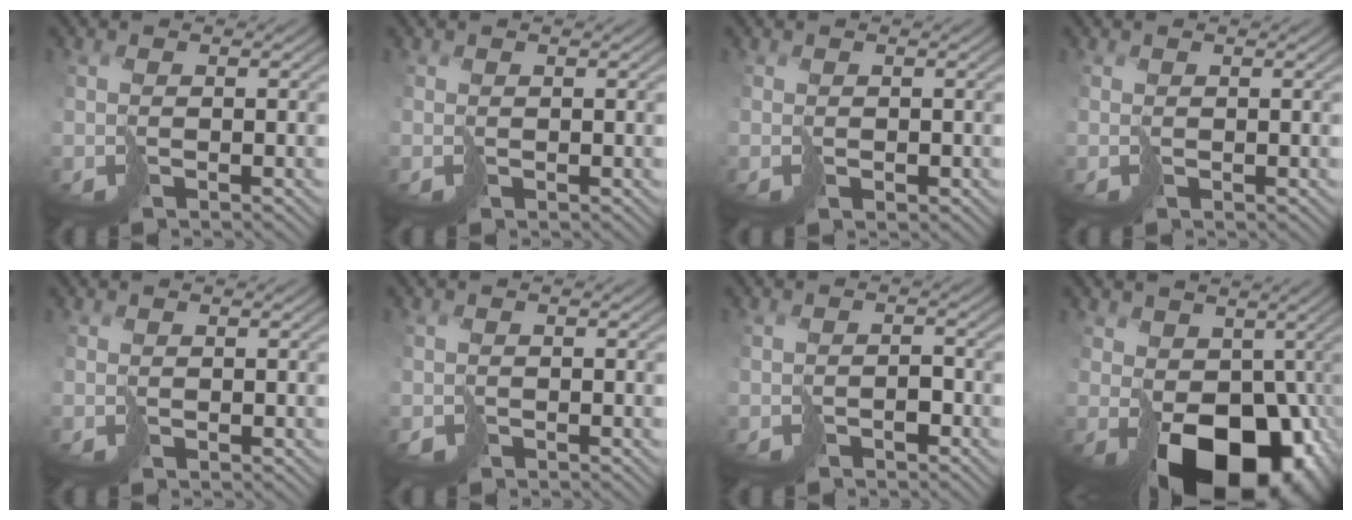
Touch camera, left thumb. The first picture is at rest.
{"total": 0.0}
{"total": 1.2, "force": [0.1, 1.1, 0.6], "torque": [-0.016, -0.004, 0.002]}
{"total": 0.0}
{"total": 0.0}
{"total": 0.9, "force": [-0.7, 0.6, 0.2], "torque": [-0.002, -0.003, -0.016]}
{"total": 1.9, "force": [-1.2, 1.0, 1.1], "torque": [-0.017, 0.003, -0.024]}
{"total": 17.9, "force": [-4.2, 11.9, 12.8], "torque": [-0.201, -0.054, -0.038]}